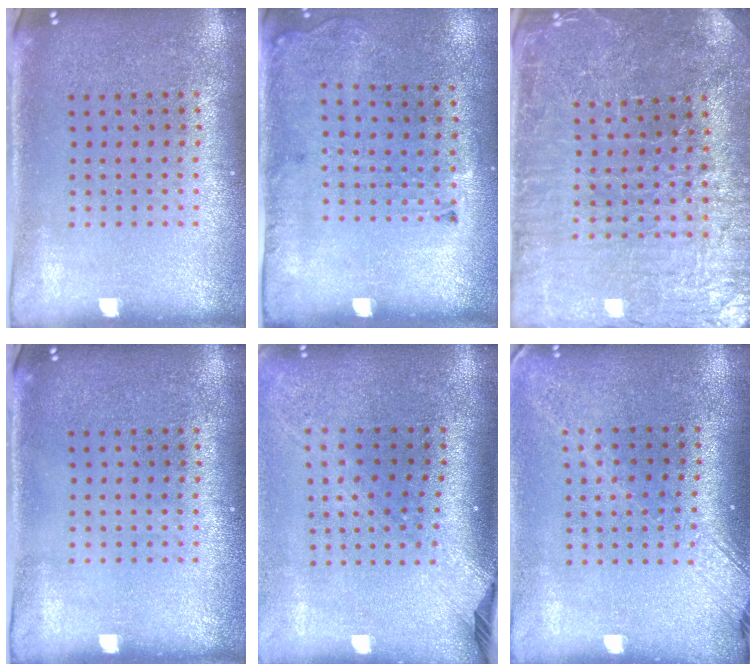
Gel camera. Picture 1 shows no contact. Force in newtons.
{"total": 1.9, "press": 1.3, "slide": 1.4}
{"total": 3.3, "press": 3.3, "slide": 0.3}
{"total": 0.0}
{"total": 2.3, "press": 1.7, "slide": 1.5}
{"total": 2.1, "press": 1.6, "slide": 1.4}